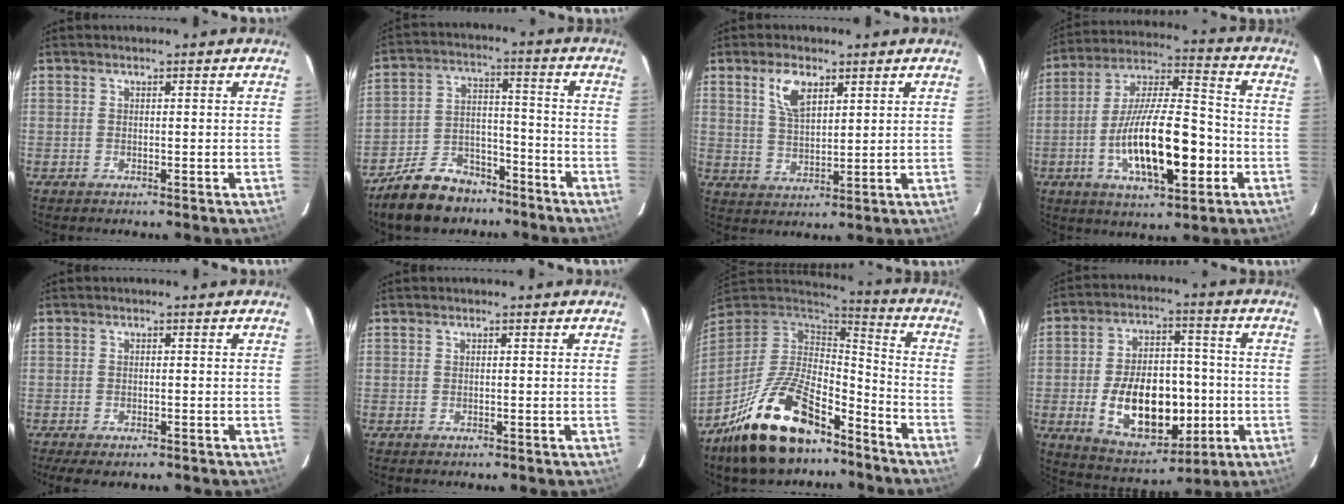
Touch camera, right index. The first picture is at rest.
{"total": 13.4, "force": [-10.3, 7.0, 4.9], "torque": [-0.117, 0.025, -0.159]}
{"total": 6.6, "force": [3.5, 3.1, 4.6], "torque": [-0.086, 0.008, 0.070]}
{"total": 18.6, "force": [-5.4, 5.8, 16.8], "torque": [-0.305, 0.002, -0.091]}
{"total": 4.4, "force": [-3.3, 1.4, 2.5], "torque": [-0.060, -0.018, -0.056]}
{"total": 0.0}
{"total": 21.8, "force": [-14.7, 9.1, 13.3], "torque": [-0.265, -0.009, -0.245]}
{"total": 18.0, "force": [-3.7, 10.8, 13.9], "torque": [-0.260, 0.013, -0.034]}